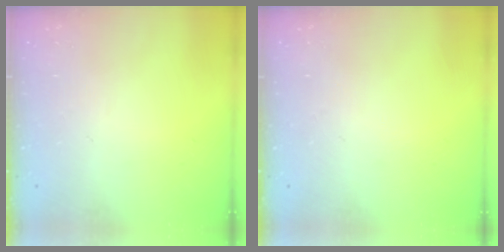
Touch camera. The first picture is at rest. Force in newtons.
{"total": 0.0}